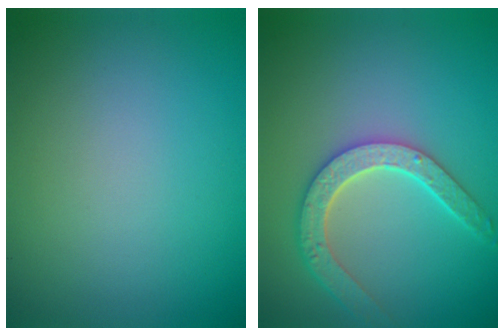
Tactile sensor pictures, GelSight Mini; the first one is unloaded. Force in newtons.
{"total": 4.6, "press": 3.8, "slide": 2.6}